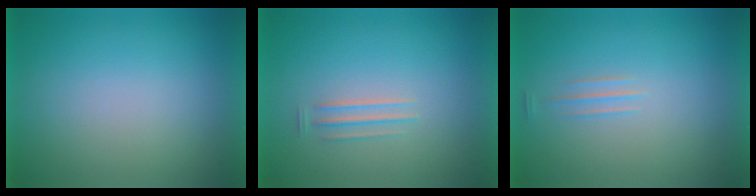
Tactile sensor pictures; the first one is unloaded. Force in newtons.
{"total": 1.6}
{"total": 1.1}